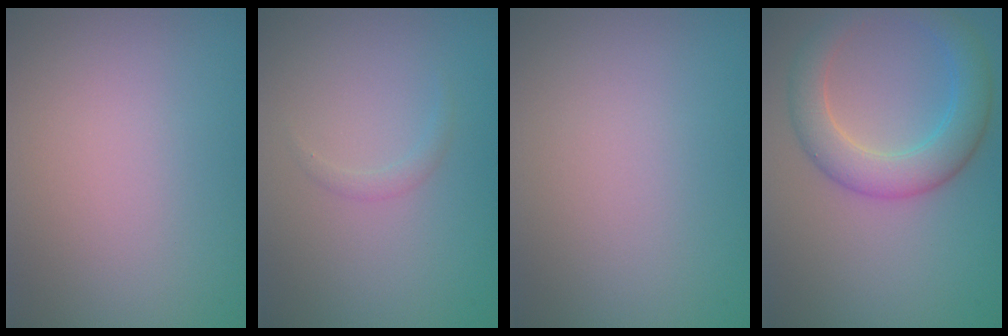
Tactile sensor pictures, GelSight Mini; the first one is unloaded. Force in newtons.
{"total": 0.8, "press": 0.8, "slide": 0.1}
{"total": 0.0}
{"total": 5.2, "press": 5.2, "slide": 0.0}